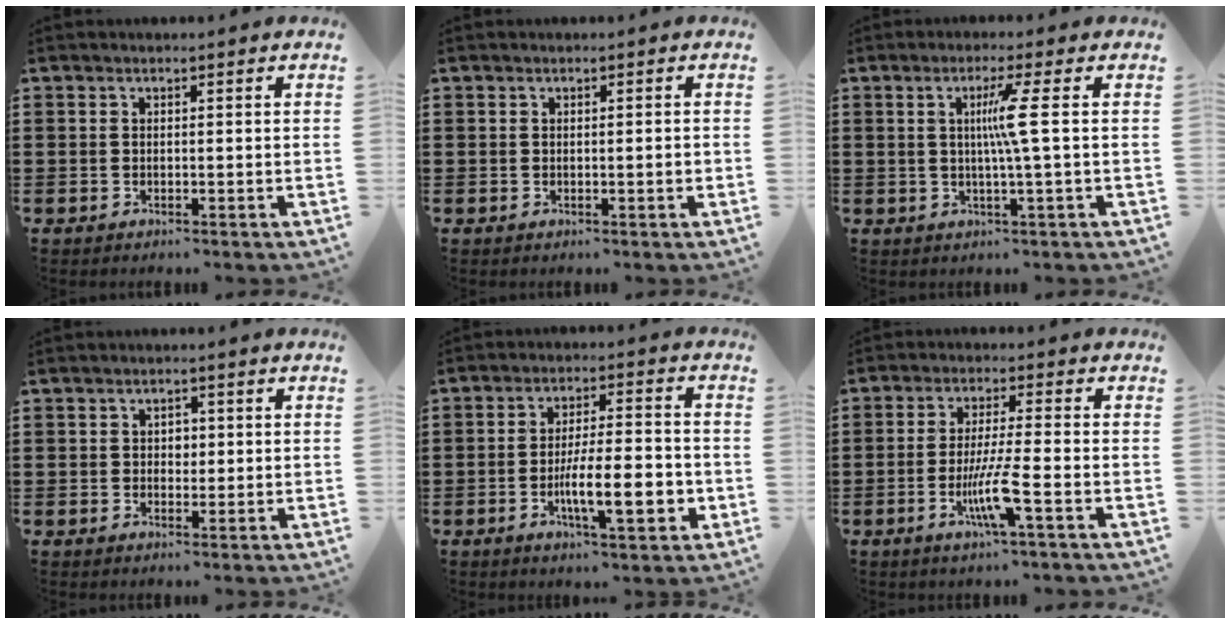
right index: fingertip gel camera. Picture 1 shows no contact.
{"total": 1.0, "force": [-0.1, 0.0, 1.0], "torque": [-0.016, -0.002, -0.002]}
{"total": 5.0, "force": [0.5, -1.1, 4.9], "torque": [-0.093, -0.010, 0.000]}
{"total": 1.6, "force": [0.2, 1.2, 0.9], "torque": [-0.012, 0.005, -0.001]}
{"total": 10.7, "force": [-3.1, 3.0, 9.8], "torque": [-0.169, -0.006, -0.053]}
{"total": 7.2, "force": [-2.7, 0.1, 6.6], "torque": [-0.136, -0.021, -0.054]}